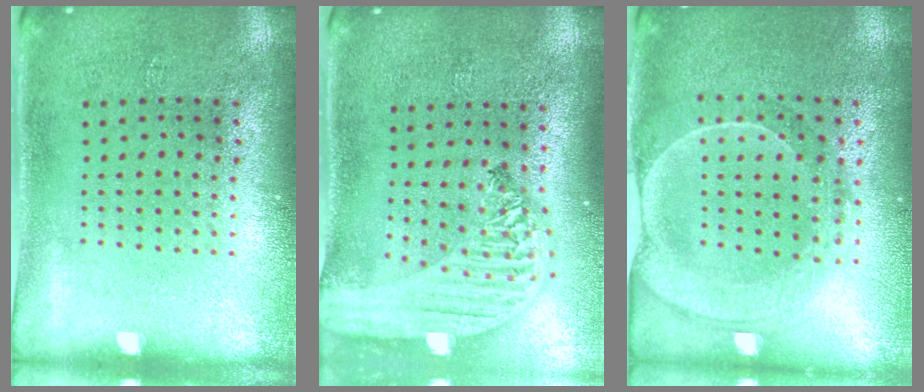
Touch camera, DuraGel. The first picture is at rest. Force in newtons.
{"total": 2.5, "press": 2.1, "slide": 1.4}
{"total": 2.0, "press": 1.9, "slide": 0.7}